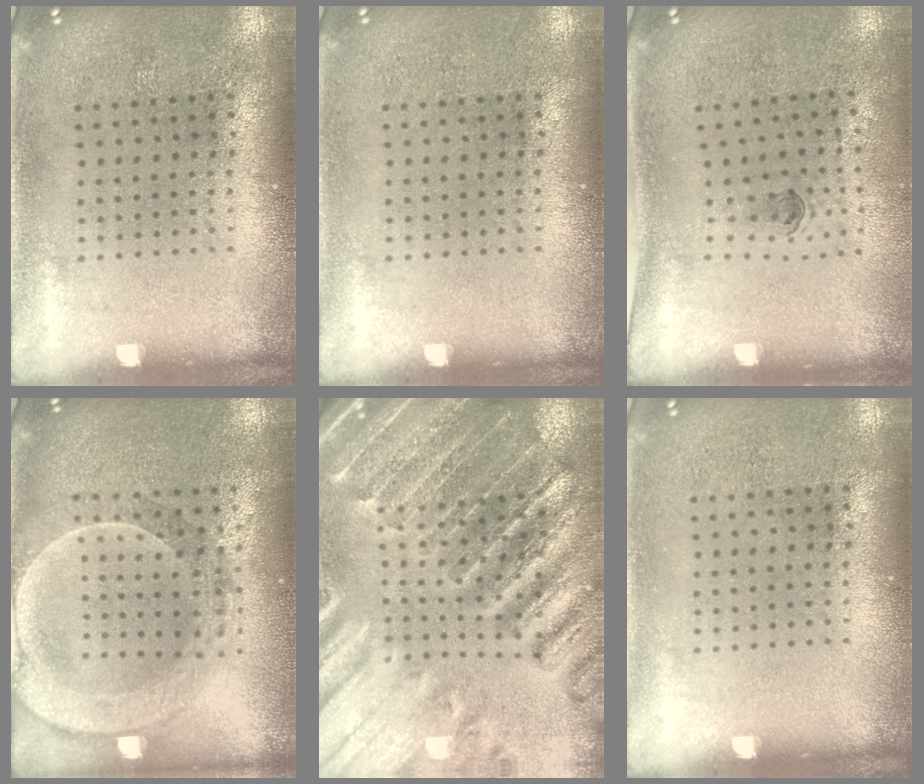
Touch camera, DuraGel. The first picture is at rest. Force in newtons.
{"total": 0.0}
{"total": 0.6, "press": 0.3, "slide": 0.5}
{"total": 2.3, "press": 2.1, "slide": 0.9}
{"total": 3.0, "press": 2.9, "slide": 0.4}
{"total": 0.0}